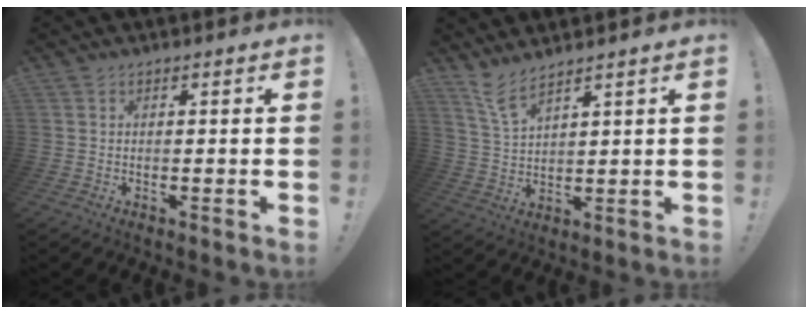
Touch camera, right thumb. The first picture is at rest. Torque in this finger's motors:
{"motor_torque": [-0.30, 0.38, -0.43, 0.38, 0.14]}